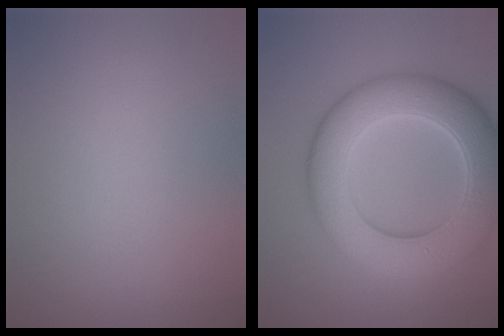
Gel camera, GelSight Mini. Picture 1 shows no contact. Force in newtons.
{"total": 9.4, "press": 9.4, "slide": 0.1}